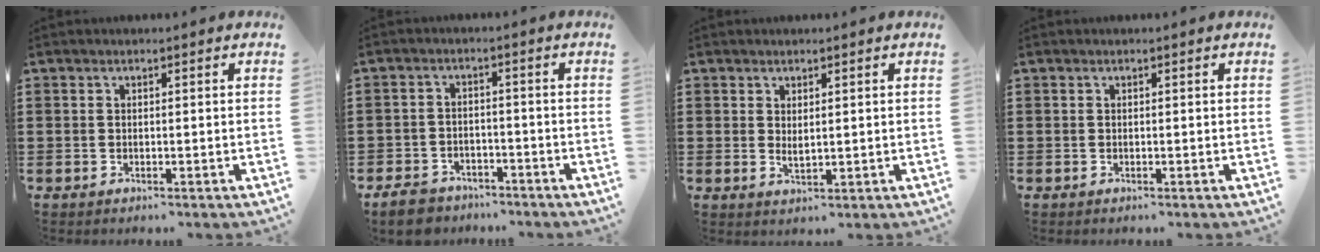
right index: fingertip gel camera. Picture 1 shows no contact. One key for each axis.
{"total": 4.0, "fx": -3.7, "fy": 1.2, "fz": 0.8, "tx": -0.021, "ty": 0.008, "tz": -0.075}
{"total": 1.6, "fx": 0.9, "fy": 0.6, "fz": 1.2, "tx": -0.024, "ty": 0.001, "tz": 0.016}
{"total": 0.0}